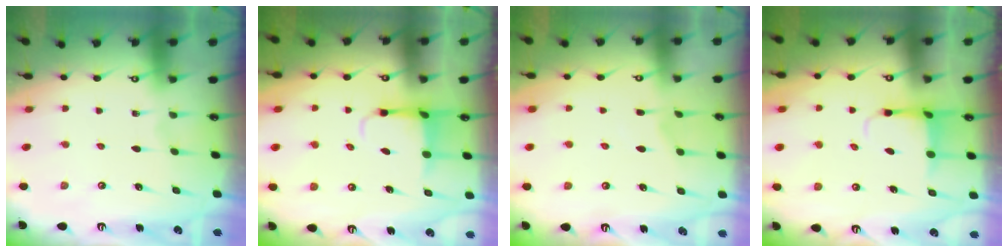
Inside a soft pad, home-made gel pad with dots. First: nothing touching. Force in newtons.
{"total": 3.9, "press": 3.7, "slide": 1.2}
{"total": 3.3, "press": 3.3, "slide": 0.7}
{"total": 3.9, "press": 3.8, "slide": 1.1}